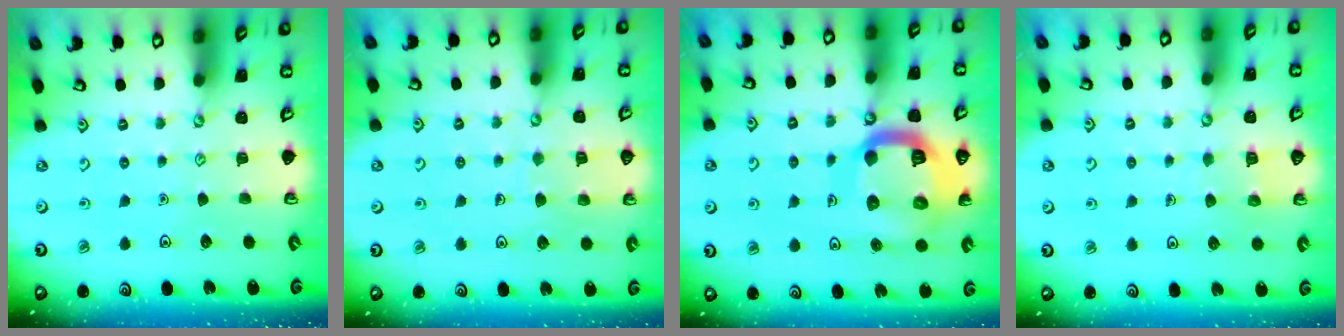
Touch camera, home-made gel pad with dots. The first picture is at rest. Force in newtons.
{"total": 4.9, "press": 4.9, "slide": 0.3}
{"total": 19.8, "press": 19.7, "slide": 2.1}
{"total": 3.7, "press": 3.7, "slide": 0.2}